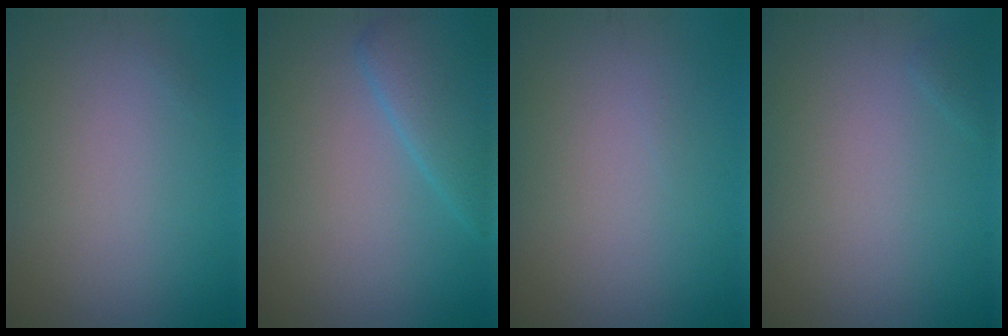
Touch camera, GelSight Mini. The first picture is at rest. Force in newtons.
{"total": 4.1, "press": 4.0, "slide": 0.2}
{"total": 0.0}
{"total": 0.5, "press": 0.5, "slide": 0.0}